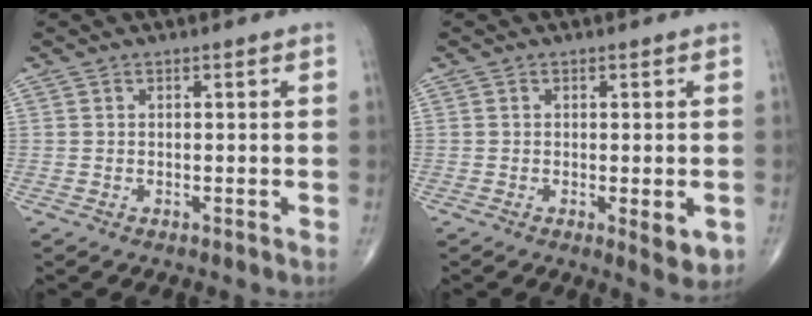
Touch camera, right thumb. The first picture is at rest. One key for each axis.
{"total": 4.4, "fx": -1.2, "fy": 1.5, "fz": 4.0, "tx": -0.049, "ty": -0.011, "tz": -0.012}